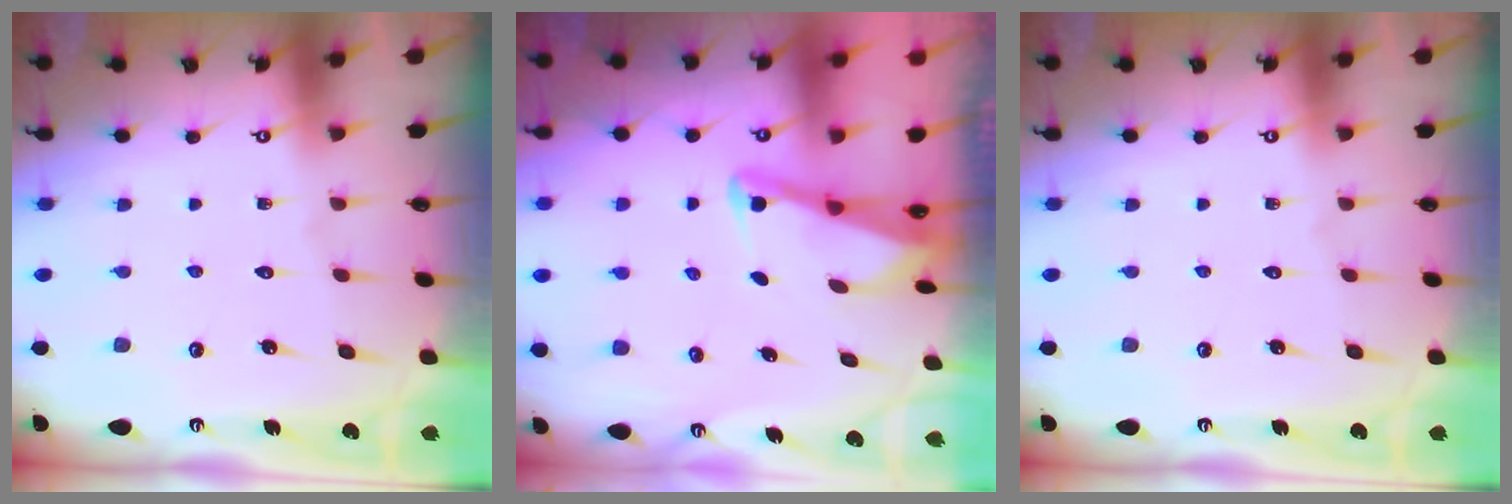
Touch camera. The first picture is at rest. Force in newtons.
{"total": 2.9, "press": 2.9, "slide": 0.4}
{"total": 0.0}